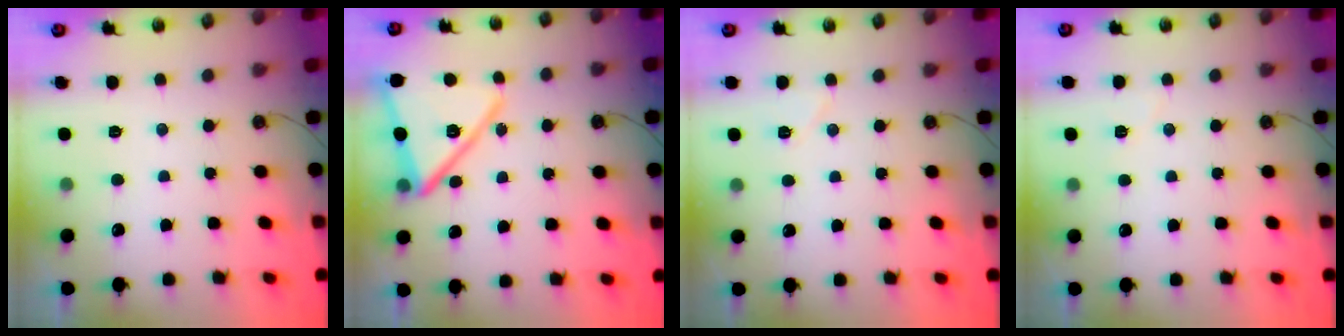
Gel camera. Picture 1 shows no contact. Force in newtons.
{"total": 17.4, "press": 17.4, "slide": 1.3}
{"total": 5.3, "press": 5.2, "slide": 0.6}
{"total": 4.6, "press": 4.5, "slide": 0.9}